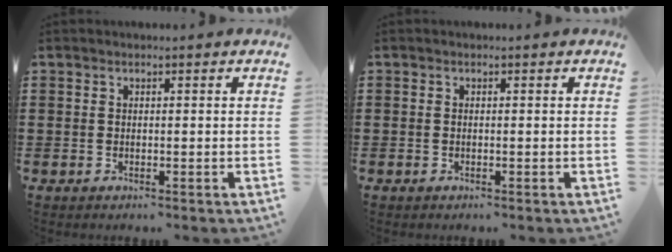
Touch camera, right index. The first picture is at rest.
{"total": 0.0}